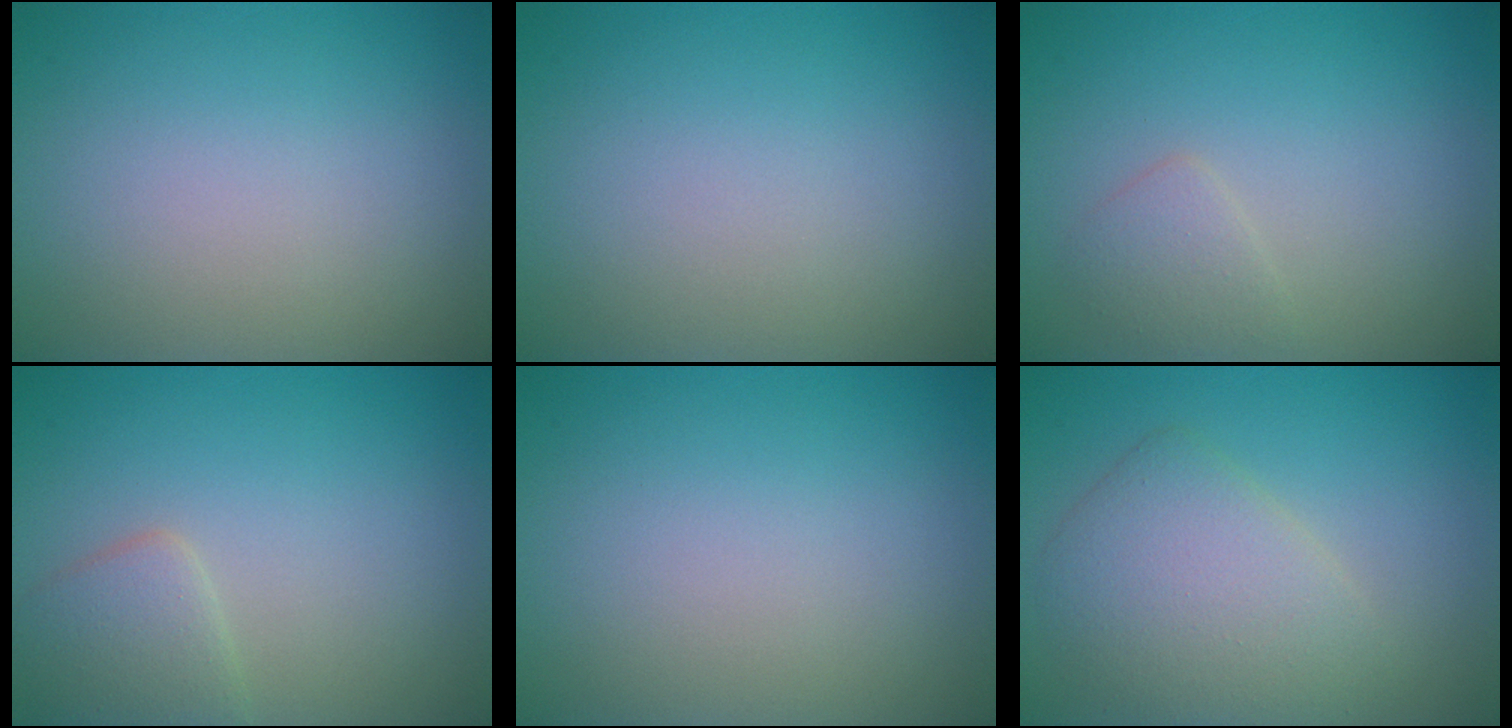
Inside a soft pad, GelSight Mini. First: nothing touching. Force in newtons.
{"total": 0.0}
{"total": 1.5, "press": 1.5, "slide": 0.1}
{"total": 2.5, "press": 2.5, "slide": 0.3}
{"total": 0.0}
{"total": 4.5, "press": 4.5, "slide": 0.2}